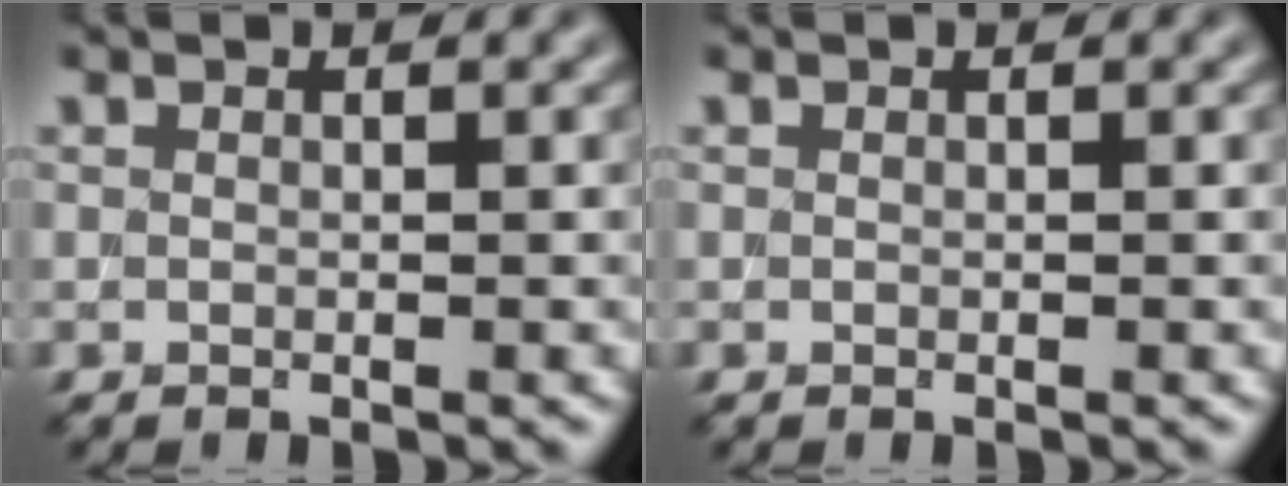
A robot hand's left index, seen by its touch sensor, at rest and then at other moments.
{"total": 0.0}